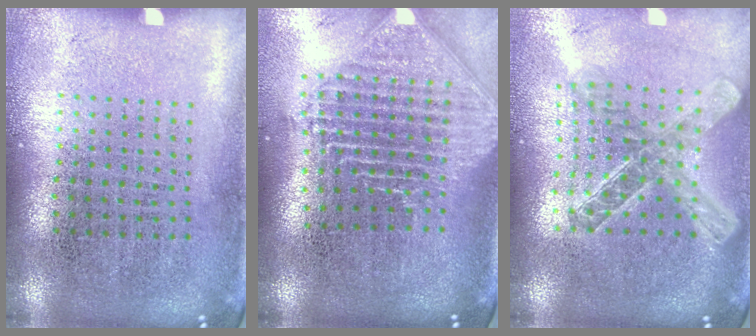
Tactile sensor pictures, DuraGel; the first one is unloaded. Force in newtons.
{"total": 2.5, "press": 1.9, "slide": 1.6}
{"total": 2.0, "press": 1.7, "slide": 1.1}